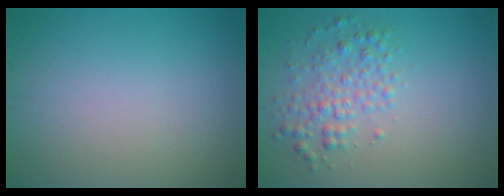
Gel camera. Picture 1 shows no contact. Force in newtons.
{"total": 2.9, "press": 2.9, "slide": 0.0}